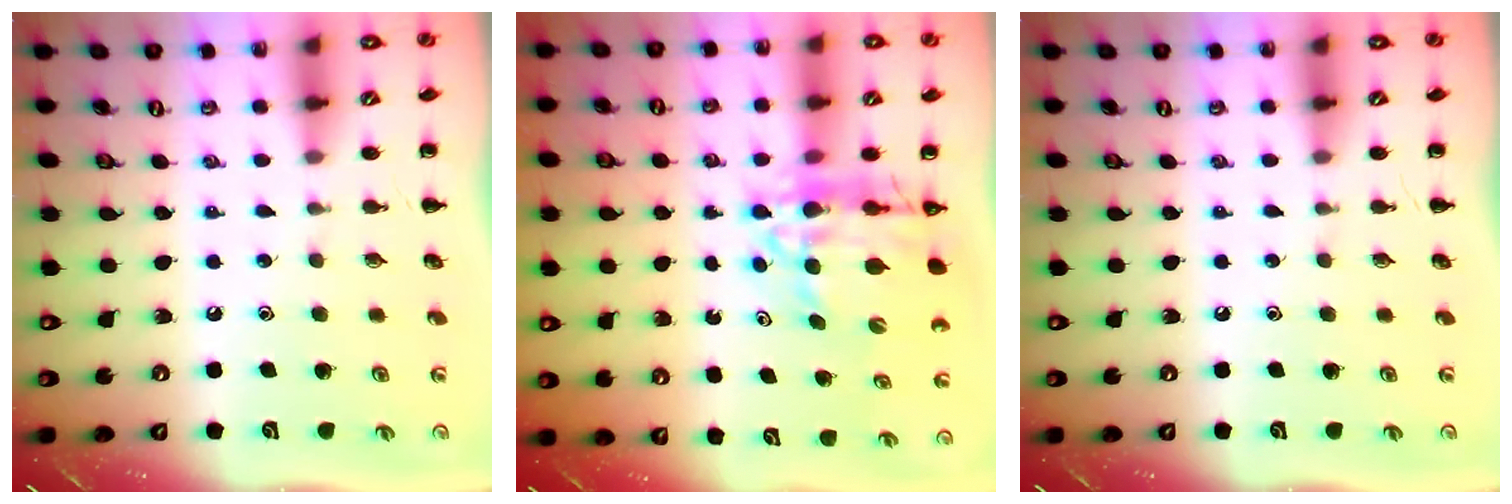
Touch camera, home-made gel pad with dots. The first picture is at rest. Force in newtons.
{"total": 14.6, "press": 14.0, "slide": 4.2}
{"total": 0.0}